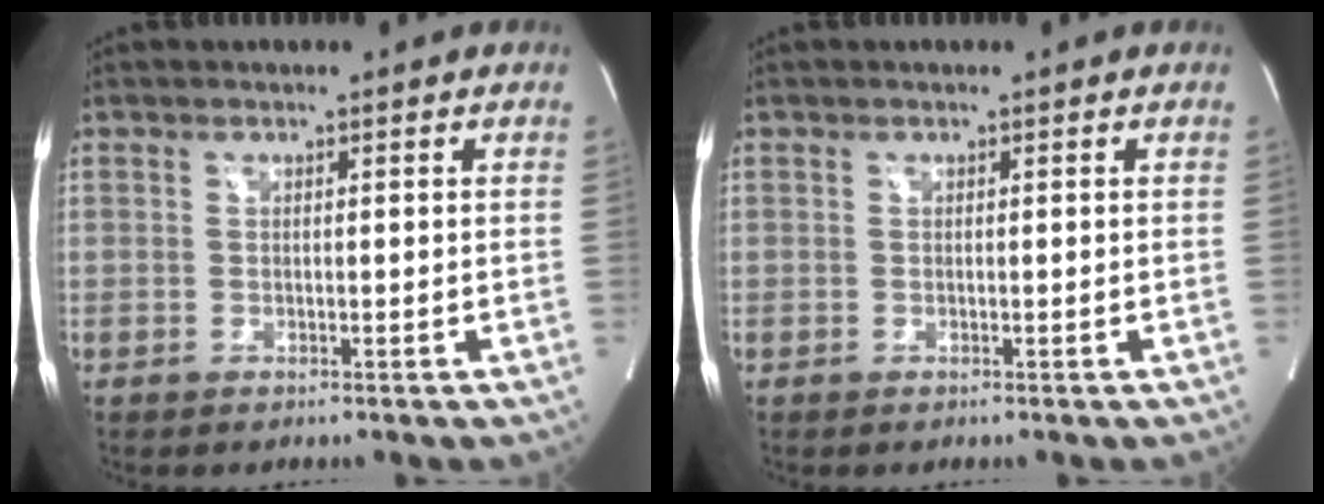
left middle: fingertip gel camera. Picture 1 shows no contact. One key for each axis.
{"total": 0.0}